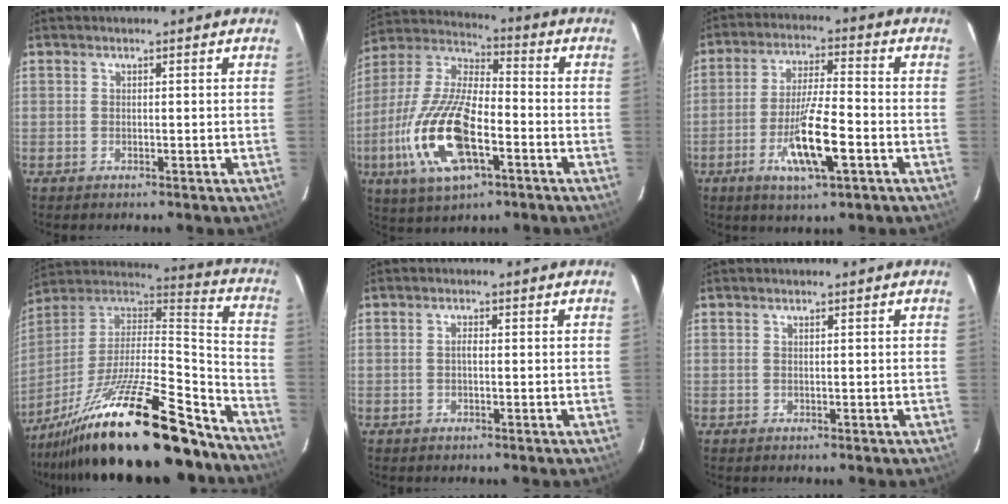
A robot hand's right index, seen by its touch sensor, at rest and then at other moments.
{"total": 19.7, "force": [-6.5, 8.1, 16.8], "torque": [-0.365, -0.016, -0.124]}
{"total": 11.5, "force": [-4.4, 2.0, 10.4], "torque": [-0.202, -0.012, -0.080]}
{"total": 32.0, "force": [-23.7, 6.9, 20.4], "torque": [-0.333, -0.035, -0.376]}
{"total": 1.0, "force": [-0.1, 0.4, 1.0], "torque": [-0.018, 0.005, -0.004]}
{"total": 0.0}